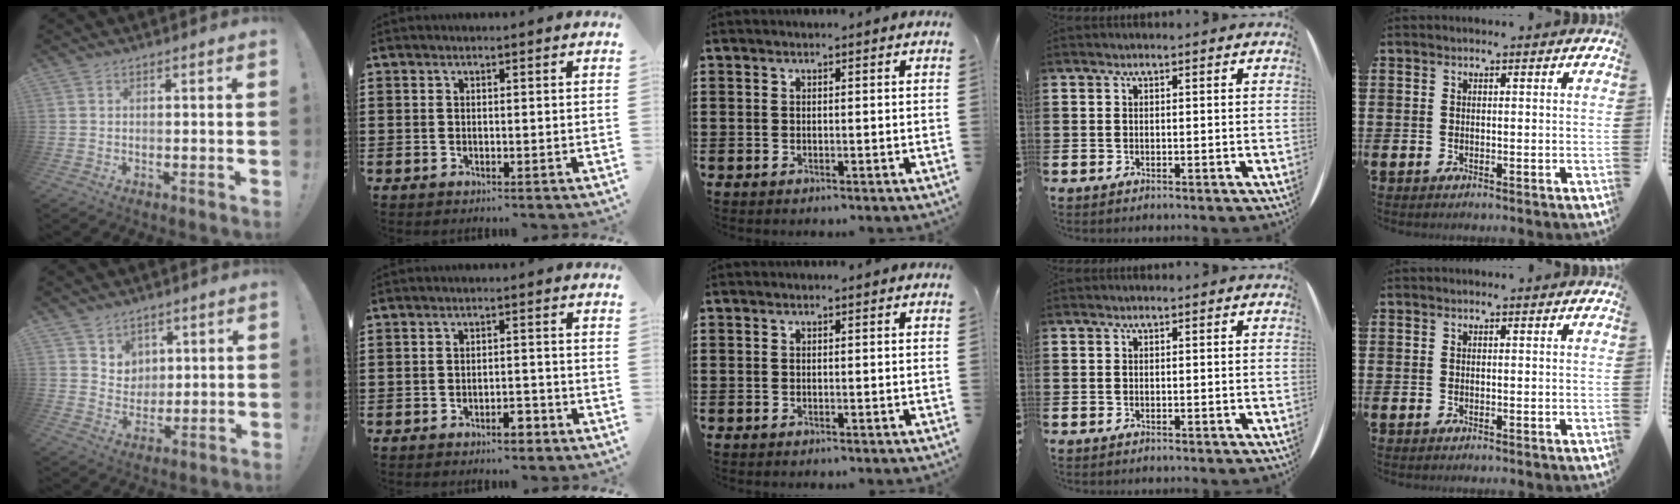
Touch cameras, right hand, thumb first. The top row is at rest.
{"thumb": {"total": 6.4, "force": [4.2, 4.8, 0.6], "torque": [-0.014, -0.037, 0.084]}, "index": {"total": 3.0, "force": [-2.4, 1.0, 1.5], "torque": [-0.026, 0.006, -0.047]}}